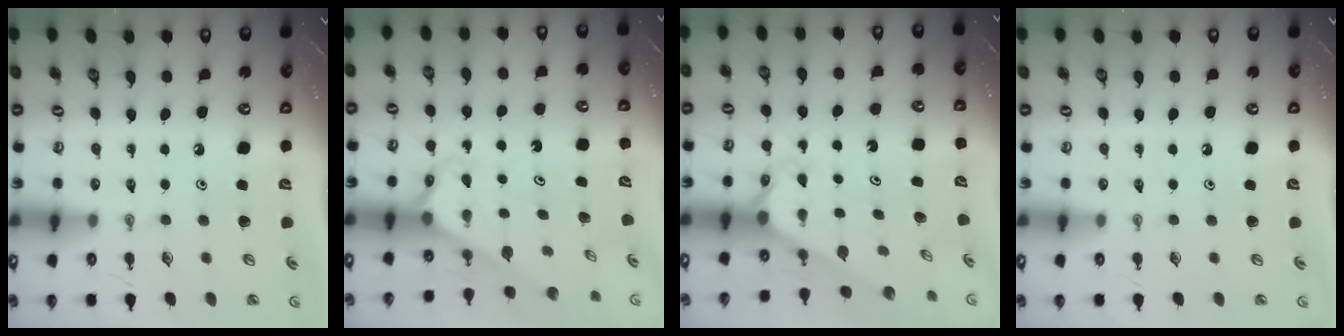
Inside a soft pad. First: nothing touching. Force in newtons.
{"total": 2.5, "press": 2.5, "slide": 0.2}
{"total": 2.2, "press": 2.2, "slide": 0.2}
{"total": 0.0}